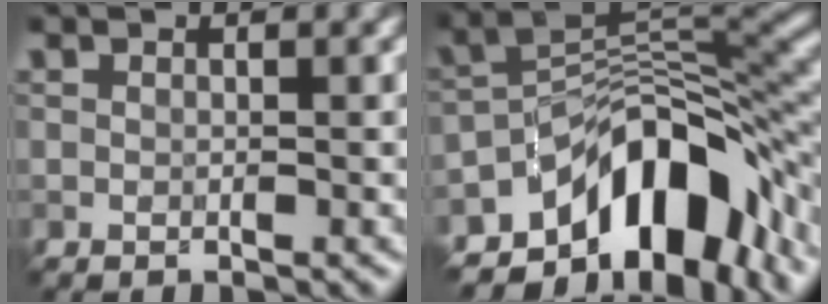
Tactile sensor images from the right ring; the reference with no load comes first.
{"total": 11.6, "force": [-6.8, 5.8, 7.4], "torque": [-0.092, 0.003, -0.124]}